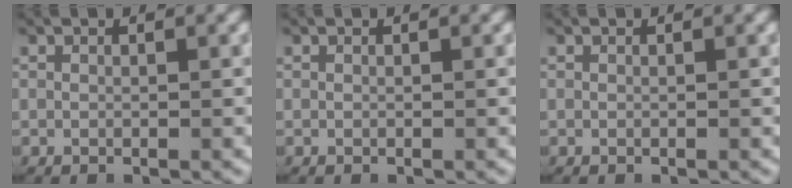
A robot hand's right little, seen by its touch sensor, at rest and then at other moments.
{"total": 0.0}
{"total": 0.0}